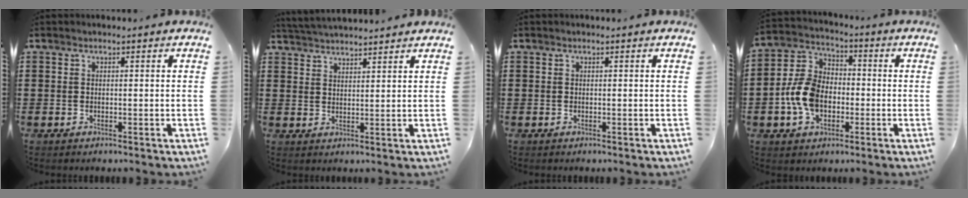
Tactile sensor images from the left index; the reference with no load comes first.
{"total": 3.0, "force": [3.0, -0.3, 0.1], "torque": [-0.011, -0.010, 0.056]}
{"total": 0.0}
{"total": 9.1, "force": [-2.1, 6.4, 6.1], "torque": [-0.159, 0.010, -0.046]}